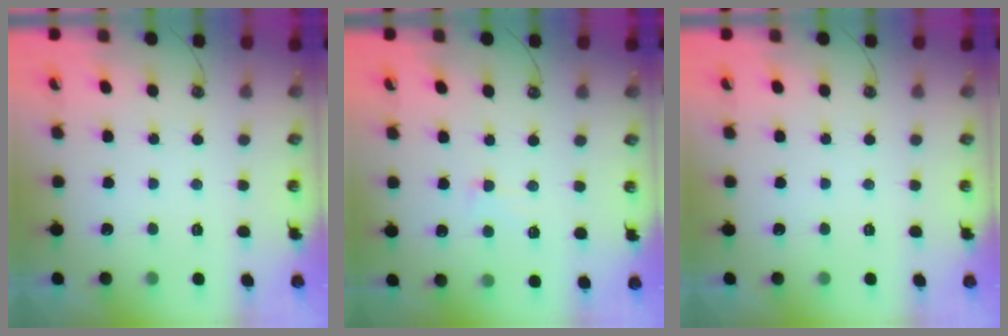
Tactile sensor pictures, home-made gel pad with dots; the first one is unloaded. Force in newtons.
{"total": 0.9, "press": 0.6, "slide": 0.7}
{"total": 0.0}